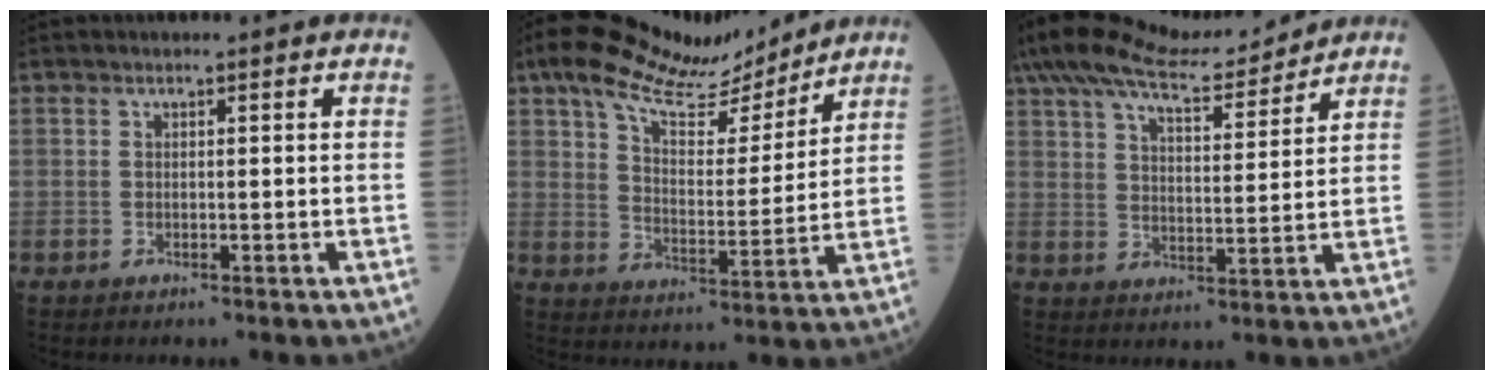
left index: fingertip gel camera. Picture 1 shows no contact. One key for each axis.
{"total": 14.9, "fx": 12.4, "fy": 3.8, "fz": 7.4, "tx": -0.134, "ty": 0.013, "tz": 0.198}
{"total": 14.3, "fx": 13.0, "fy": 1.7, "fz": 5.8, "tx": -0.118, "ty": 0.018, "tz": 0.214}